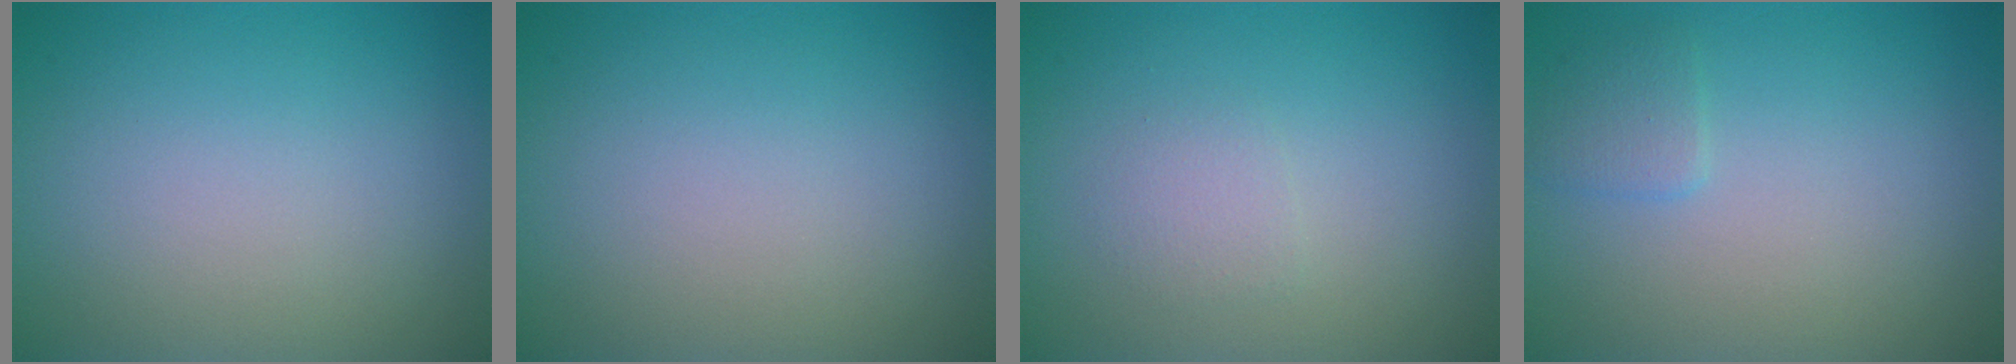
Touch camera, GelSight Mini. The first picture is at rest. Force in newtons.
{"total": 0.0}
{"total": 1.2, "press": 1.2, "slide": 0.0}
{"total": 1.2, "press": 1.2, "slide": 0.1}